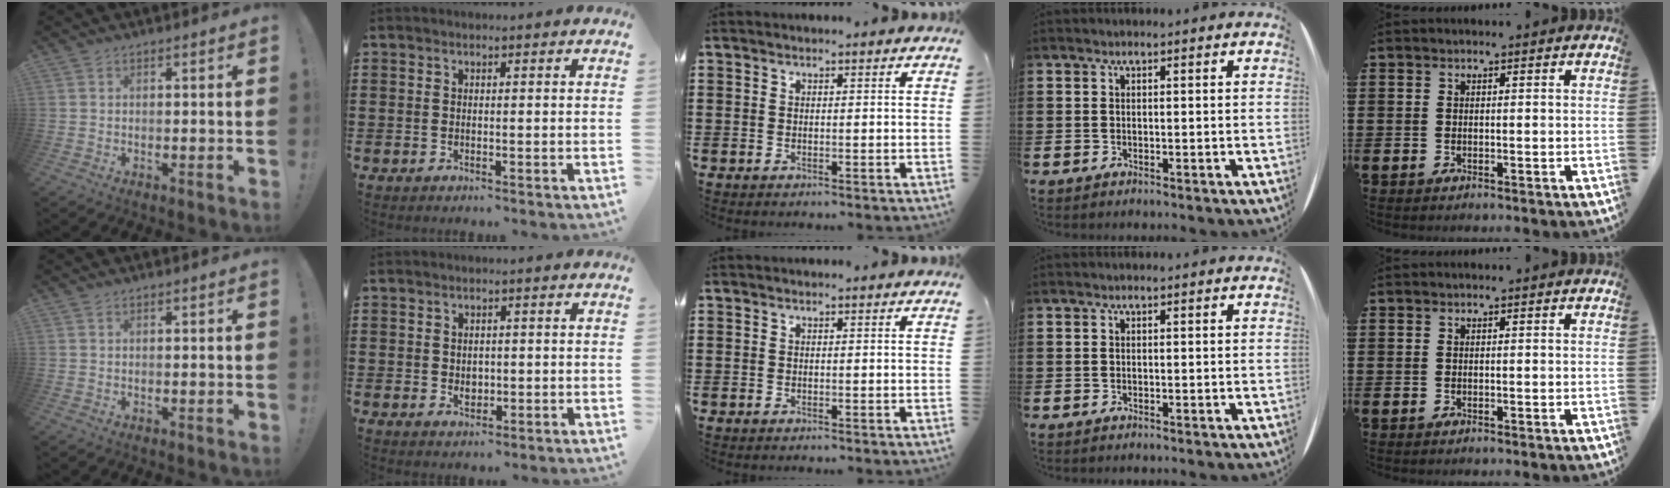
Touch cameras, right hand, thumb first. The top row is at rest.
{"index": {"total": 1.8, "force": [0.0, 1.4, 1.1], "torque": [-0.015, 0.003, -0.002]}}